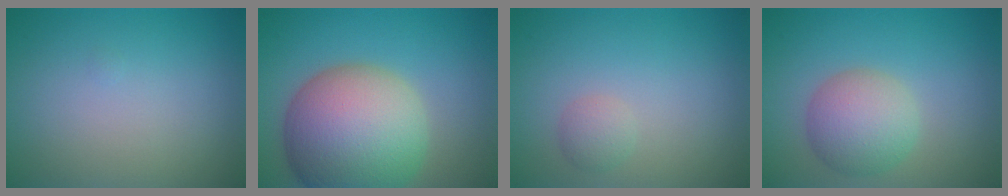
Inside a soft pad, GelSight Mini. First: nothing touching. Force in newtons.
{"total": 13.3, "press": 13.2, "slide": 0.8}
{"total": 1.3, "press": 1.3, "slide": 0.2}
{"total": 4.8, "press": 4.8, "slide": 0.3}